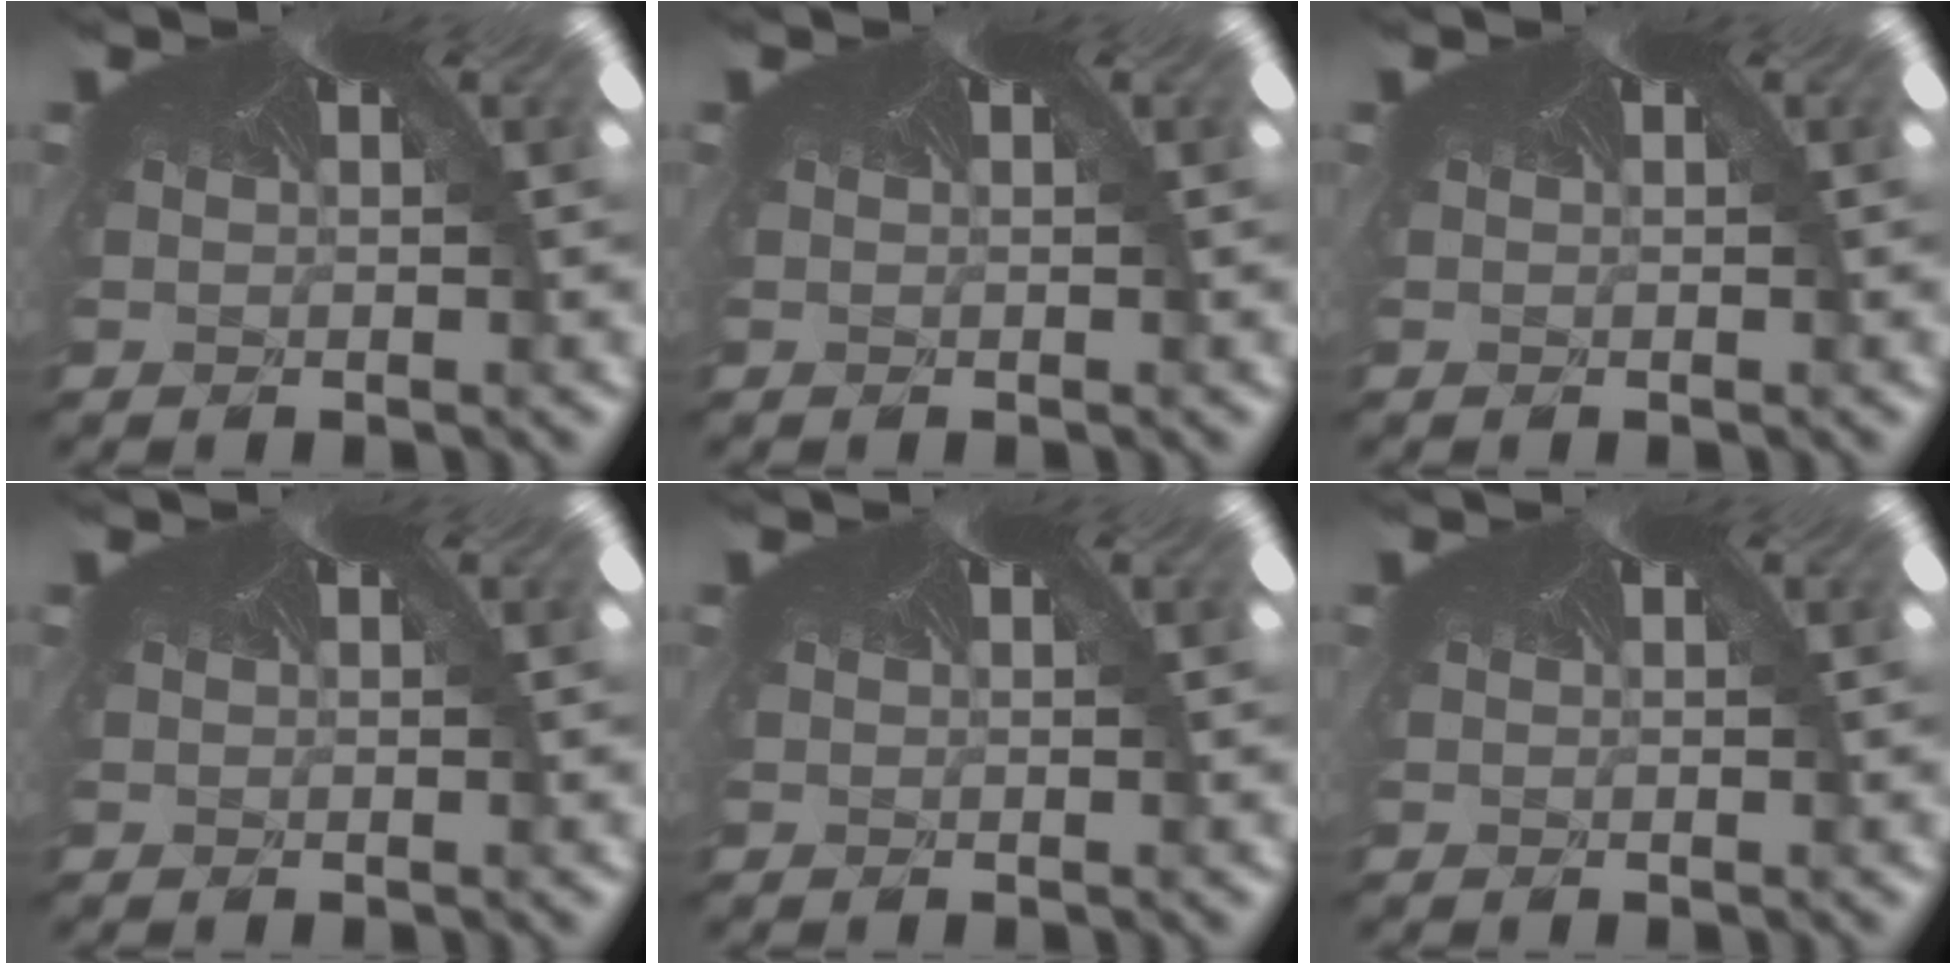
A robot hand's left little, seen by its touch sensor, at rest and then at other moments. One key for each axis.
{"total": 0.0}
{"total": 0.0}
{"total": 0.0}
{"total": 0.0}
{"total": 0.0}